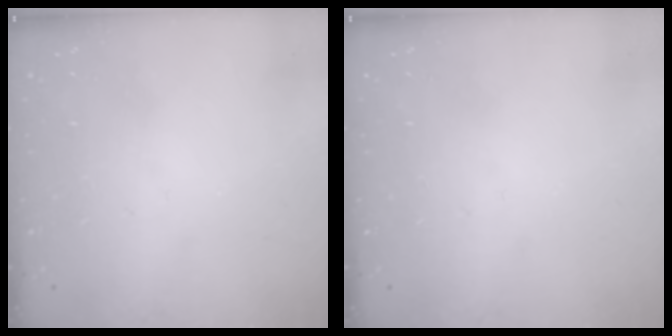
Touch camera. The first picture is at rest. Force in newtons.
{"total": 0.0}